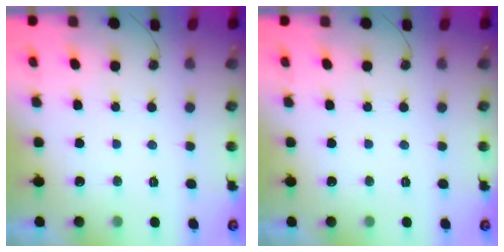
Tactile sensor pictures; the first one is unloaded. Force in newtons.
{"total": 0.0}